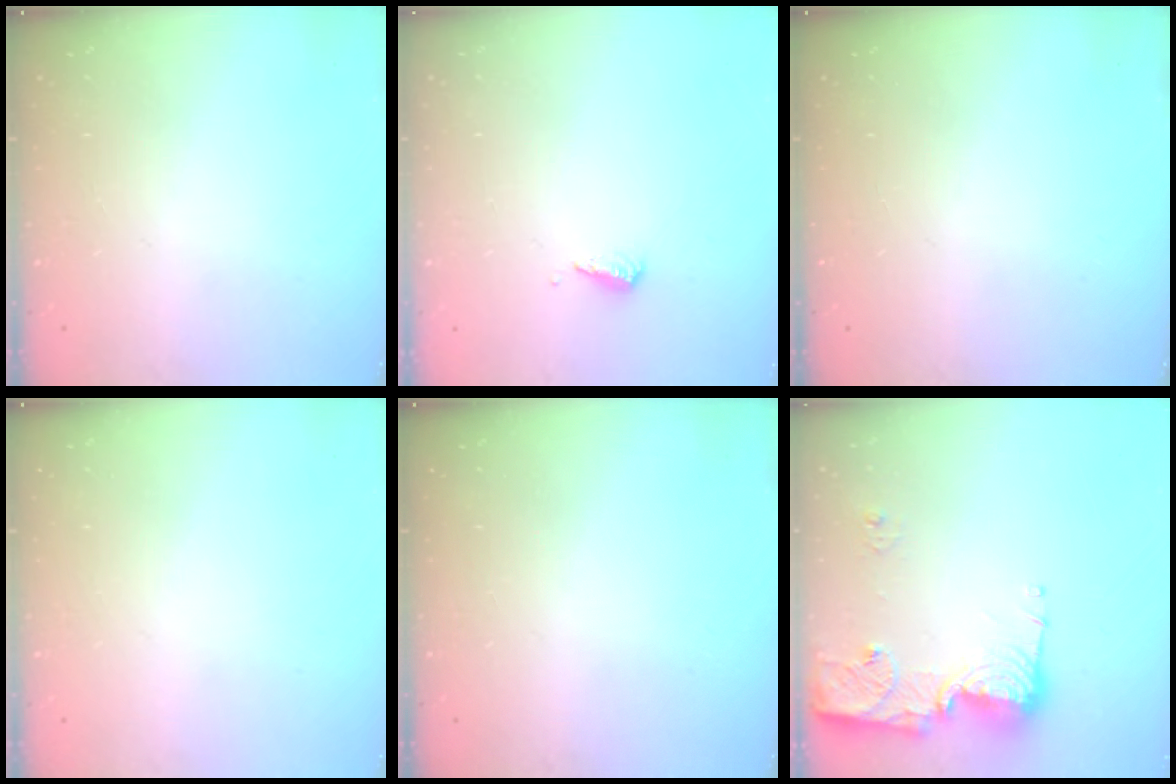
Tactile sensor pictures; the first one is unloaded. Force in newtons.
{"total": 3.0, "press": 3.0, "slide": 0.2}
{"total": 0.0}
{"total": 0.0}
{"total": 0.0}
{"total": 14.7, "press": 14.6, "slide": 1.6}